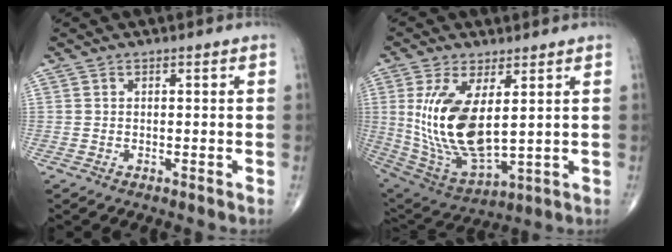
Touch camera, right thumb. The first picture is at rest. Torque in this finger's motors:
{"motor_torque": [-0.94, 1.87, 1.79, 0.52, 0.61]}